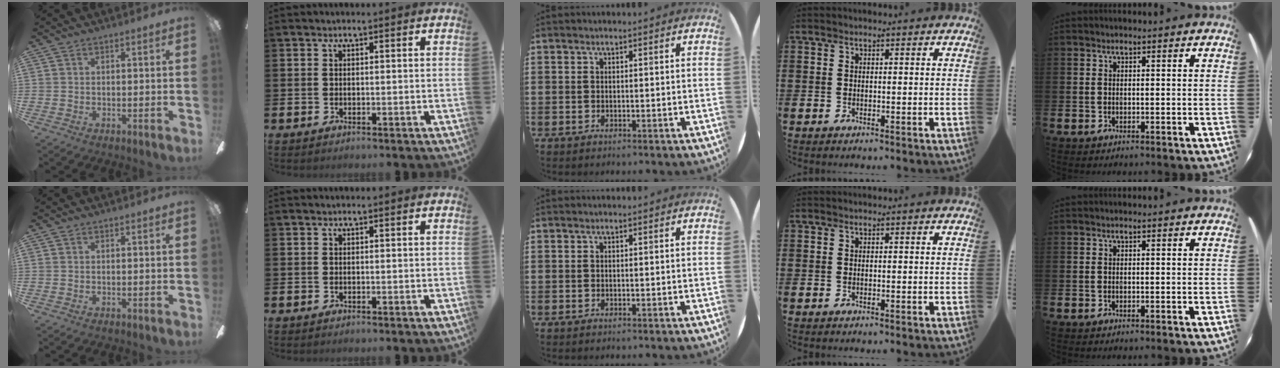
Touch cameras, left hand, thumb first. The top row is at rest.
{}